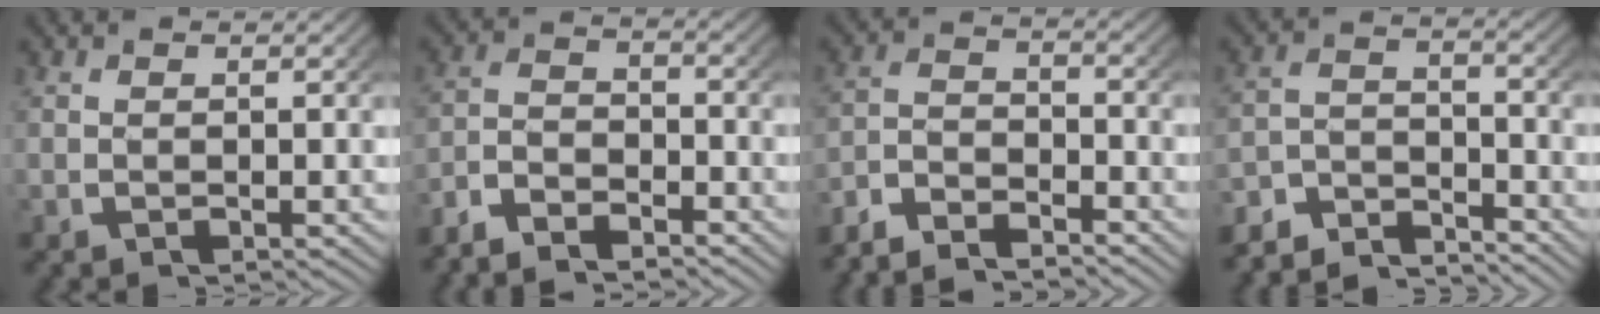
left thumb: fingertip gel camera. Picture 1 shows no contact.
{"total": 4.2, "force": [-3.3, 2.0, 1.6], "torque": [-0.026, -0.011, -0.065]}
{"total": 4.9, "force": [-4.1, 2.0, 1.7], "torque": [-0.028, -0.011, -0.078]}
{"total": 6.5, "force": [-5.6, 2.5, 2.0], "torque": [-0.023, -0.022, -0.098]}